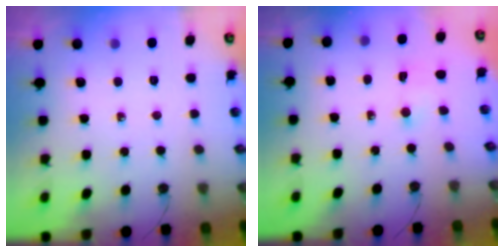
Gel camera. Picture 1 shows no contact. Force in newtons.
{"total": 1.5, "press": 1.3, "slide": 0.7}